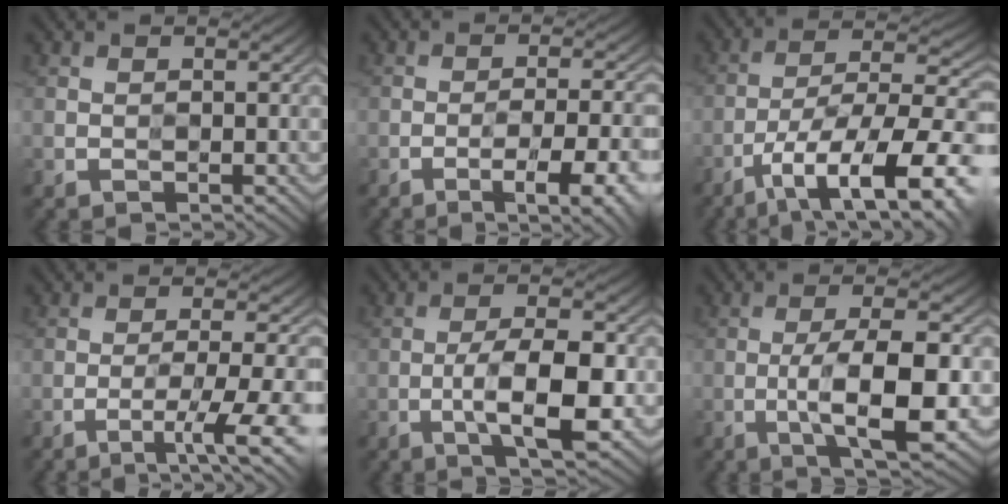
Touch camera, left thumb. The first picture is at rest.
{"total": 8.7, "force": [-4.5, 2.0, 7.2], "torque": [-0.095, 0.000, -0.057]}
{"total": 14.1, "force": [-7.1, 5.0, 11.1], "torque": [-0.188, -0.006, -0.118]}
{"total": 7.8, "force": [-3.4, 1.3, 6.9], "torque": [-0.103, -0.001, -0.046]}
{"total": 7.9, "force": [-2.4, 2.4, 7.1], "torque": [-0.115, 0.002, -0.044]}
{"total": 8.8, "force": [-2.1, 2.3, 8.2], "torque": [-0.129, 0.001, -0.038]}